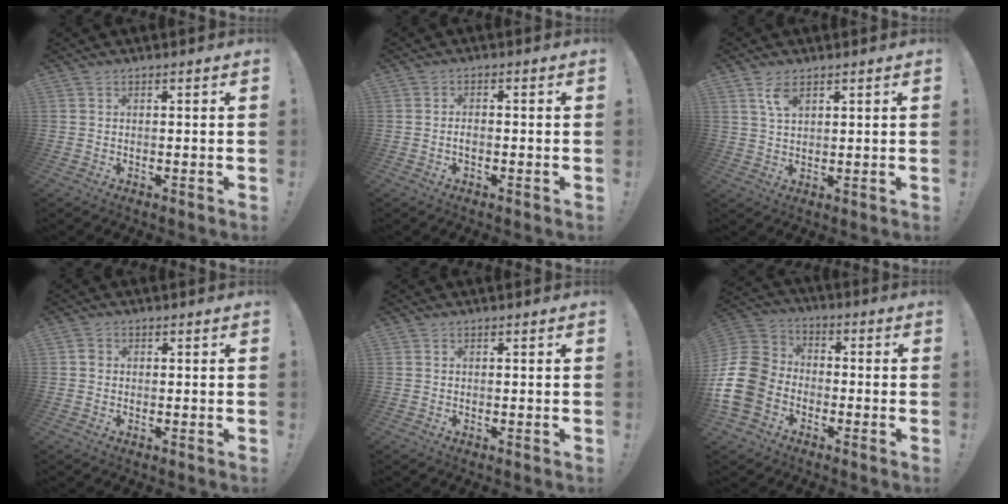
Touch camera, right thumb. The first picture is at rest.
{"total": 1.5, "force": [-0.6, 0.6, 1.3], "torque": [-0.021, 0.005, -0.012]}
{"total": 5.1, "force": [2.9, 2.4, 3.4], "torque": [-0.055, -0.012, 0.050]}
{"total": 1.4, "force": [-0.1, 1.2, 0.6], "torque": [-0.007, 0.004, -0.003]}
{"total": 0.0}
{"total": 15.7, "force": [-5.6, 12.1, 8.4], "torque": [-0.161, 0.047, -0.093]}